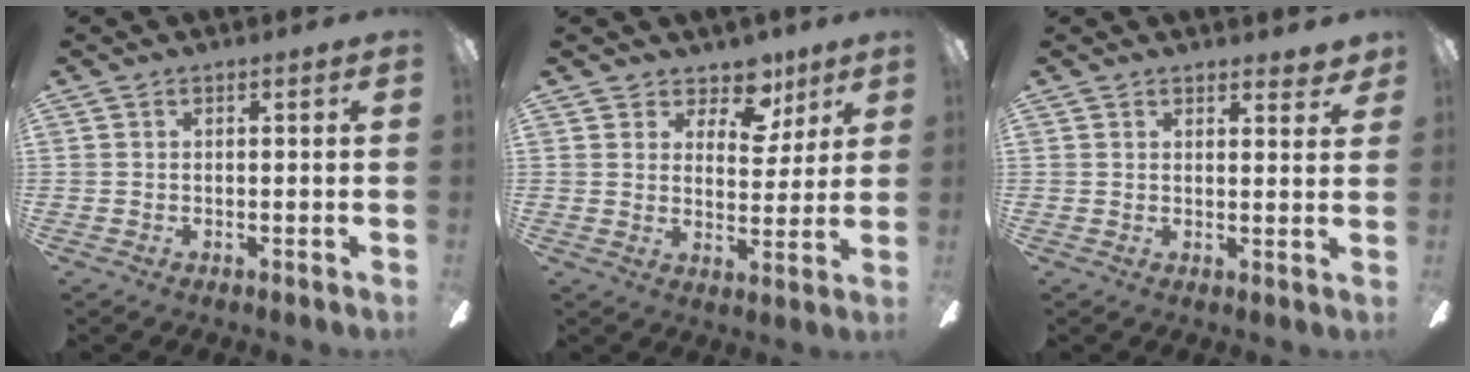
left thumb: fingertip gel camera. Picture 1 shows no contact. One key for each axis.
{"total": 8.9, "fx": 6.1, "fy": 5.4, "fz": 3.5, "tx": -0.045, "ty": -0.036, "tz": 0.111}
{"total": 2.4, "fx": 2.0, "fy": 0.5, "fz": 1.1, "tx": 0.000, "ty": -0.016, "tz": 0.032}